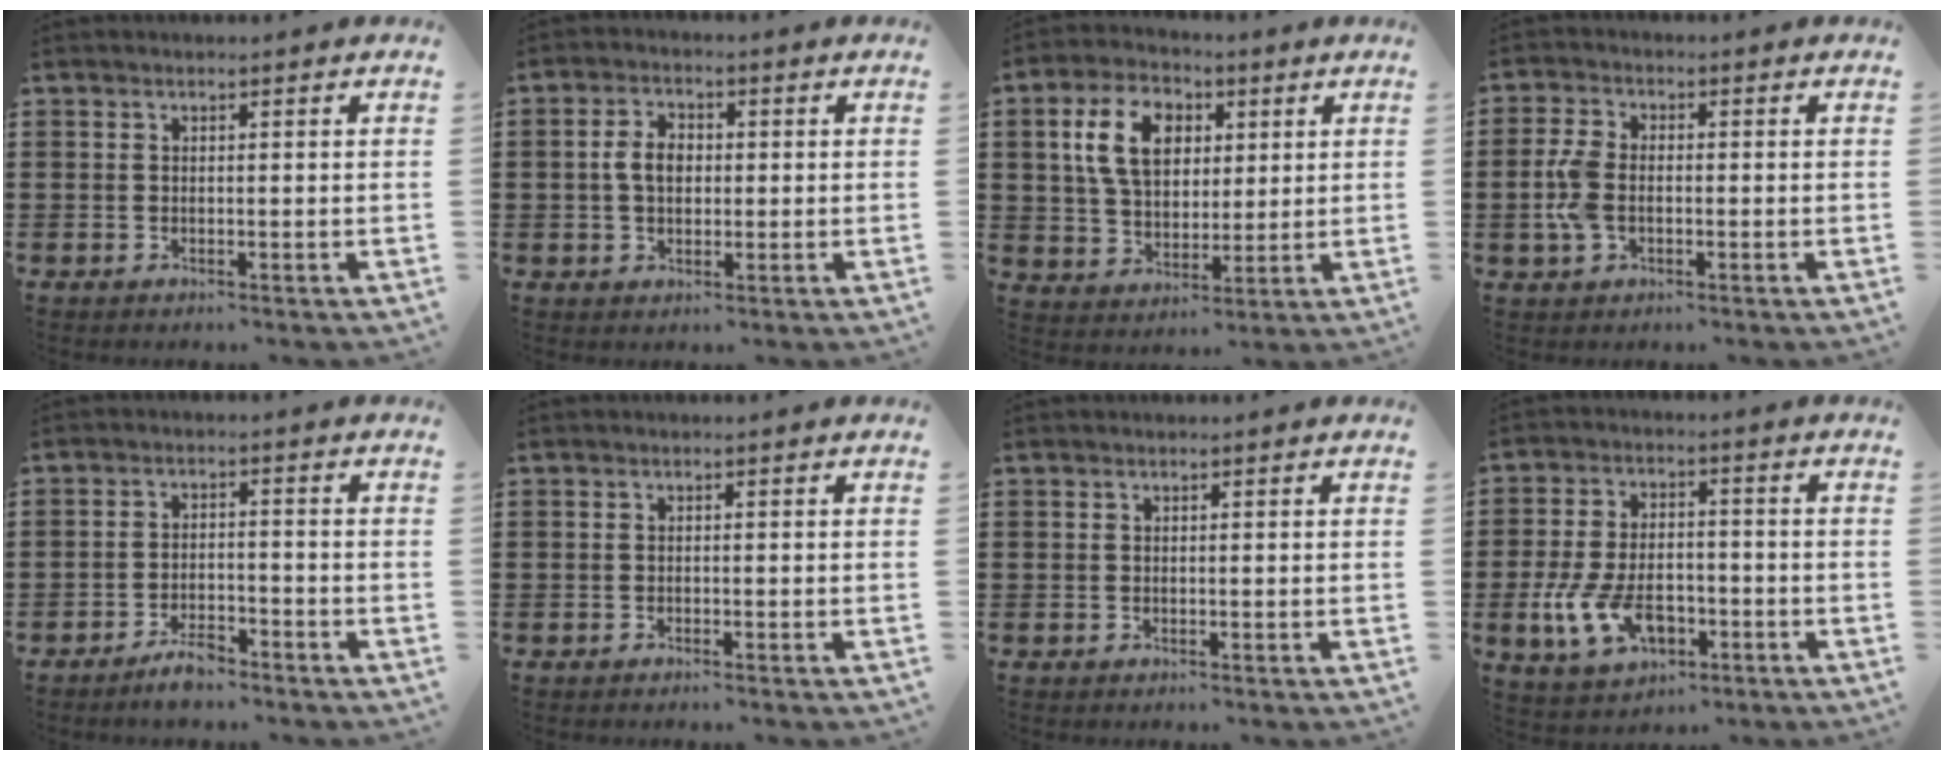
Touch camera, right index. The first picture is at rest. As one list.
[{"total": 4.1, "force": [0.1, 2.7, 3.1], "torque": [-0.073, 0.010, -0.004]}, {"total": 10.1, "force": [3.0, 7.0, 6.6], "torque": [-0.135, 0.013, 0.049]}, {"total": 5.3, "force": [-0.8, 3.2, 4.1], "torque": [-0.109, -0.004, -0.022]}, {"total": 3.5, "force": [-3.0, 0.9, 1.6], "torque": [-0.032, 0.010, -0.060]}, {"total": 0.5, "force": [-0.5, 0.0, 0.0], "torque": [-0.002, -0.001, -0.011]}, {"total": 0.0}, {"total": 9.4, "force": [-3.4, 5.5, 6.8], "torque": [-0.158, 0.003, -0.064]}]